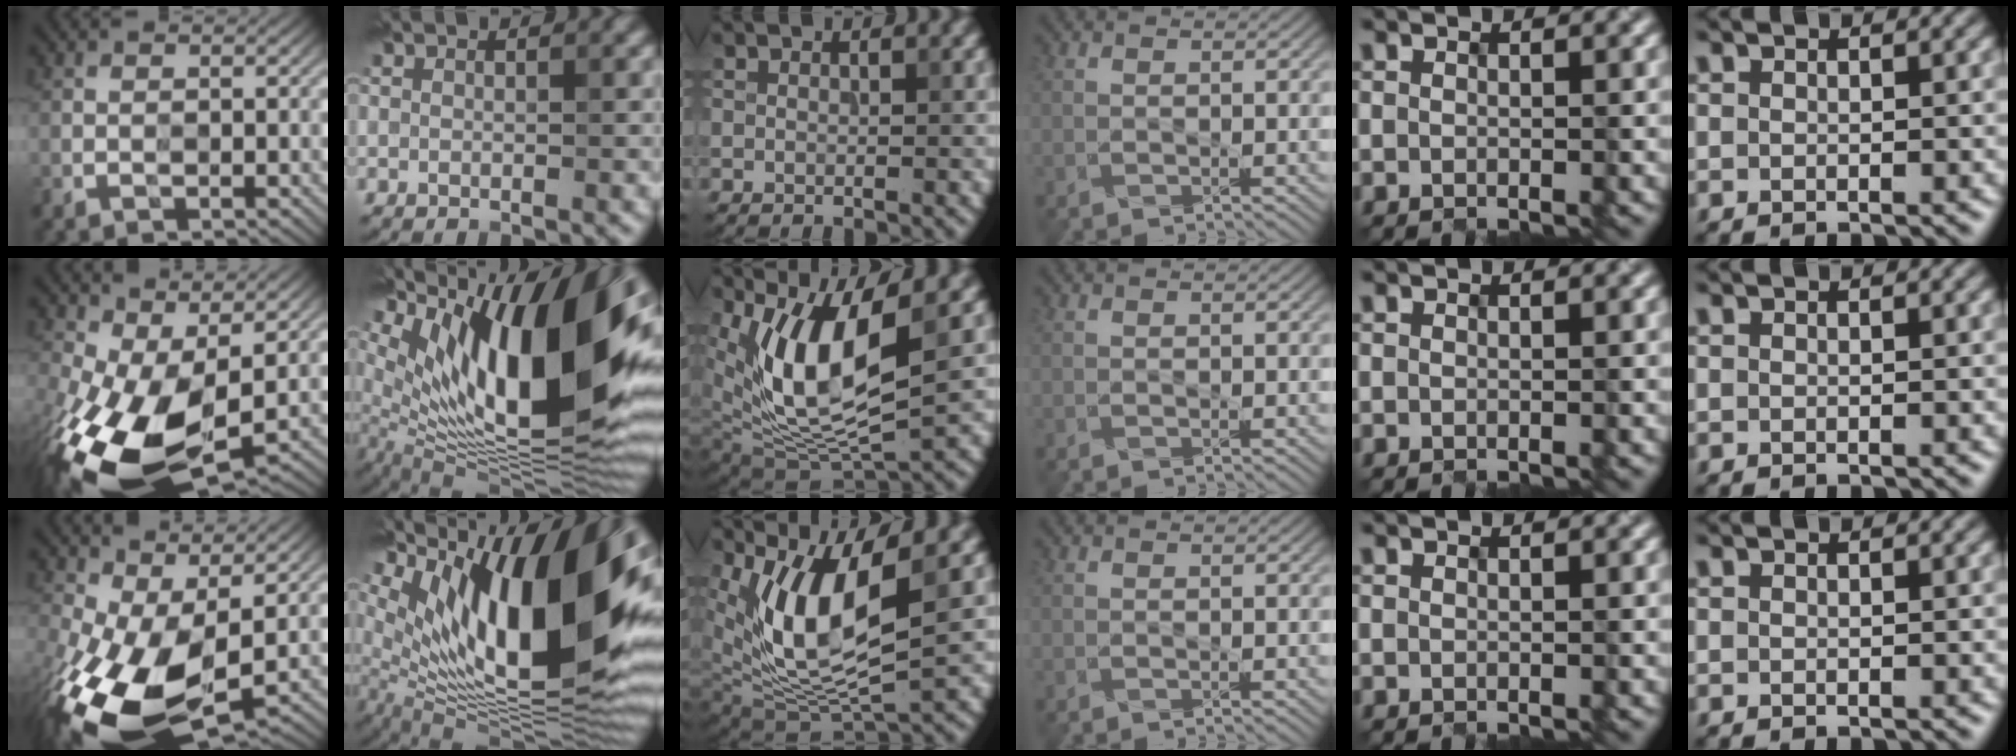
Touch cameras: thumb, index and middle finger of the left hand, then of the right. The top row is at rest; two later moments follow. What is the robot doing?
{"motion": "extract", "object": "ethernet cable"}